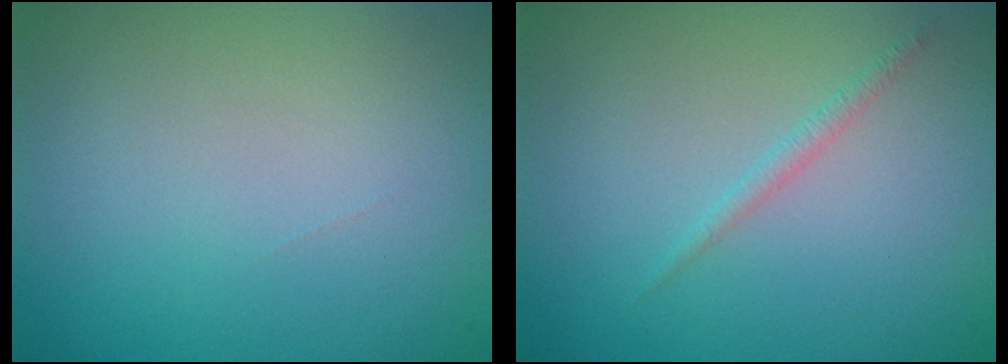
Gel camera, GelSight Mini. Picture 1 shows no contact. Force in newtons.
{"total": 0.8, "press": 0.8, "slide": 0.1}